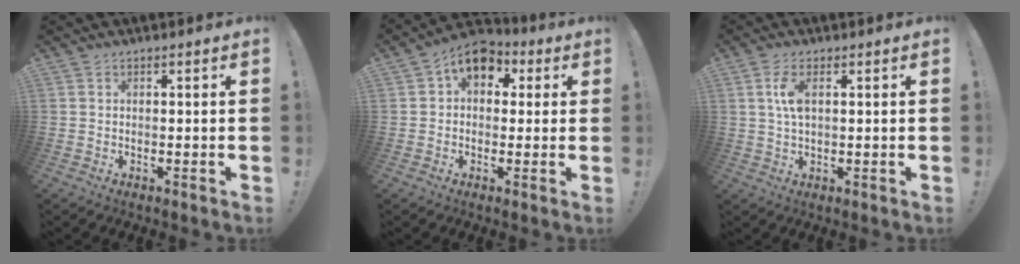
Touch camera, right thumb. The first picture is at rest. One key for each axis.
{"total": 9.0, "fx": 3.5, "fy": 6.5, "fz": 5.2, "tx": -0.074, "ty": -0.006, "tz": 0.068}
{"total": 5.6, "fx": 1.3, "fy": 2.5, "fz": 4.8, "tx": -0.091, "ty": -0.001, "tz": 0.019}